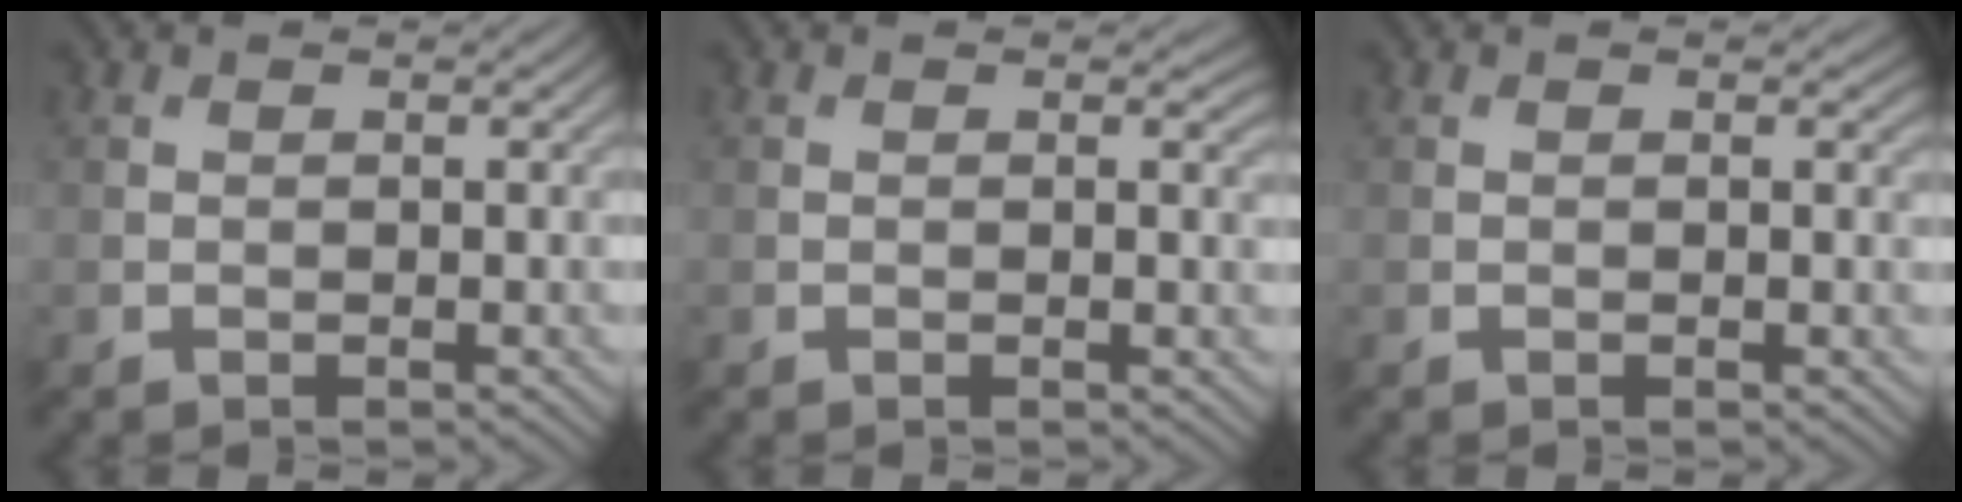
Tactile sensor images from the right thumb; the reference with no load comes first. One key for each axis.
{"total": 0.6, "fx": 0.1, "fy": 0.2, "fz": 0.5, "tx": -0.004, "ty": -0.005, "tz": 0.000}
{"total": 0.0}